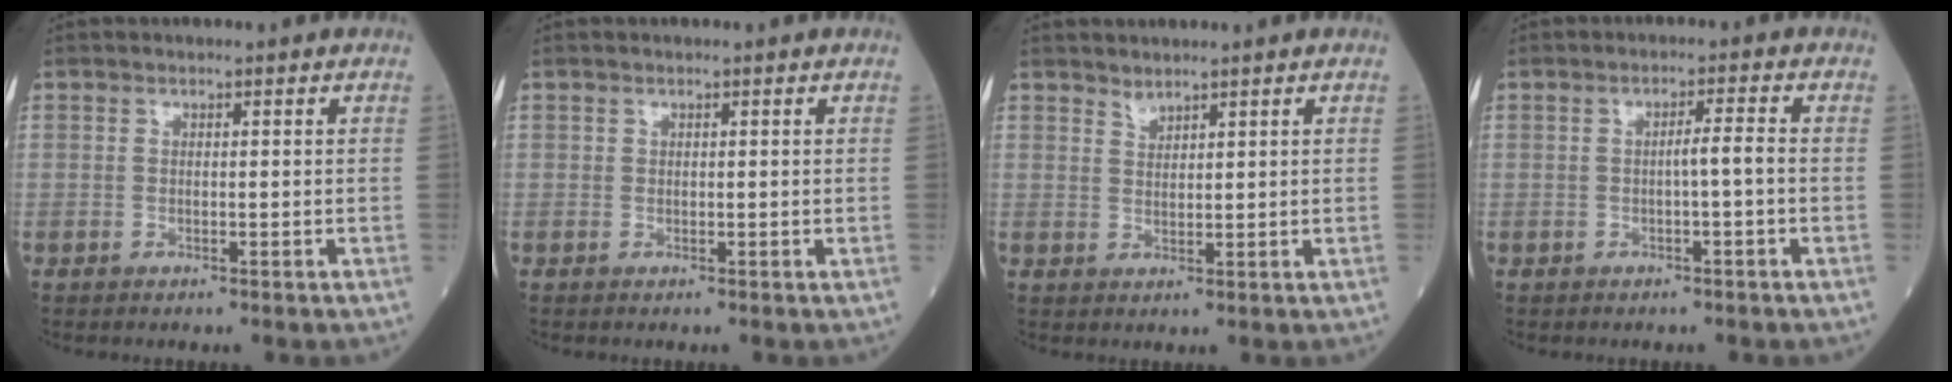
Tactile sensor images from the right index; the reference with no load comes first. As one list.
[{"total": 0.0}, {"total": 1.4, "force": [1.4, 0.1, 0.2], "torque": [-0.005, -0.003, 0.030]}, {"total": 2.2, "force": [-0.5, -0.2, 2.2], "torque": [-0.031, 0.003, -0.009]}]